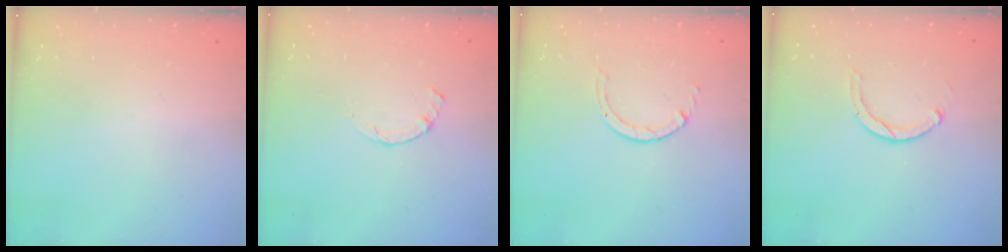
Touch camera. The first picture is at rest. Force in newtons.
{"total": 0.8, "press": 0.7, "slide": 0.2}
{"total": 1.4, "press": 1.4, "slide": 0.1}
{"total": 3.0, "press": 2.9, "slide": 0.5}